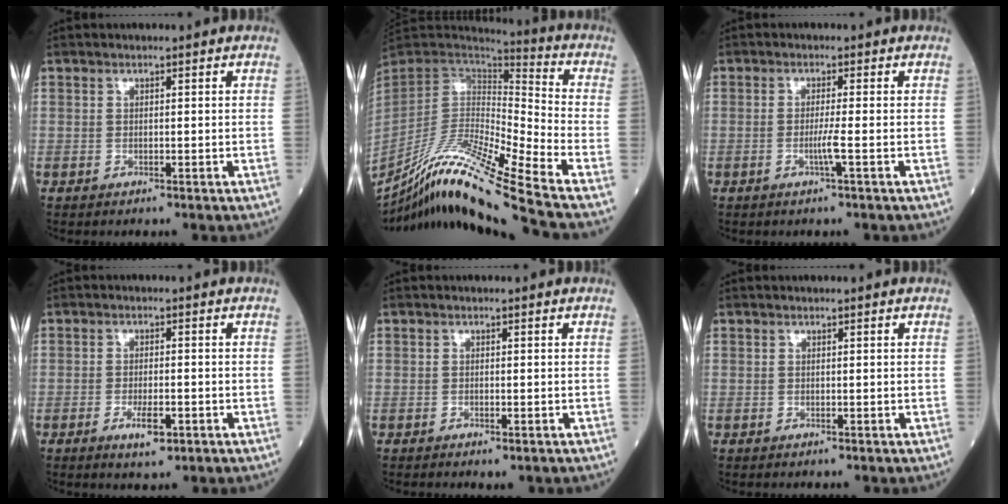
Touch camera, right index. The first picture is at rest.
{"total": 21.9, "force": [-17.4, -2.1, 13.1], "torque": [-0.256, -0.024, -0.321]}
{"total": 2.1, "force": [-0.7, -0.7, 1.9], "torque": [-0.038, -0.003, -0.016]}
{"total": 3.8, "force": [-1.8, 1.0, 3.2], "torque": [-0.058, -0.002, -0.027]}
{"total": 1.3, "force": [-0.8, 0.3, 0.9], "torque": [-0.015, -0.003, -0.008]}
{"total": 0.0}